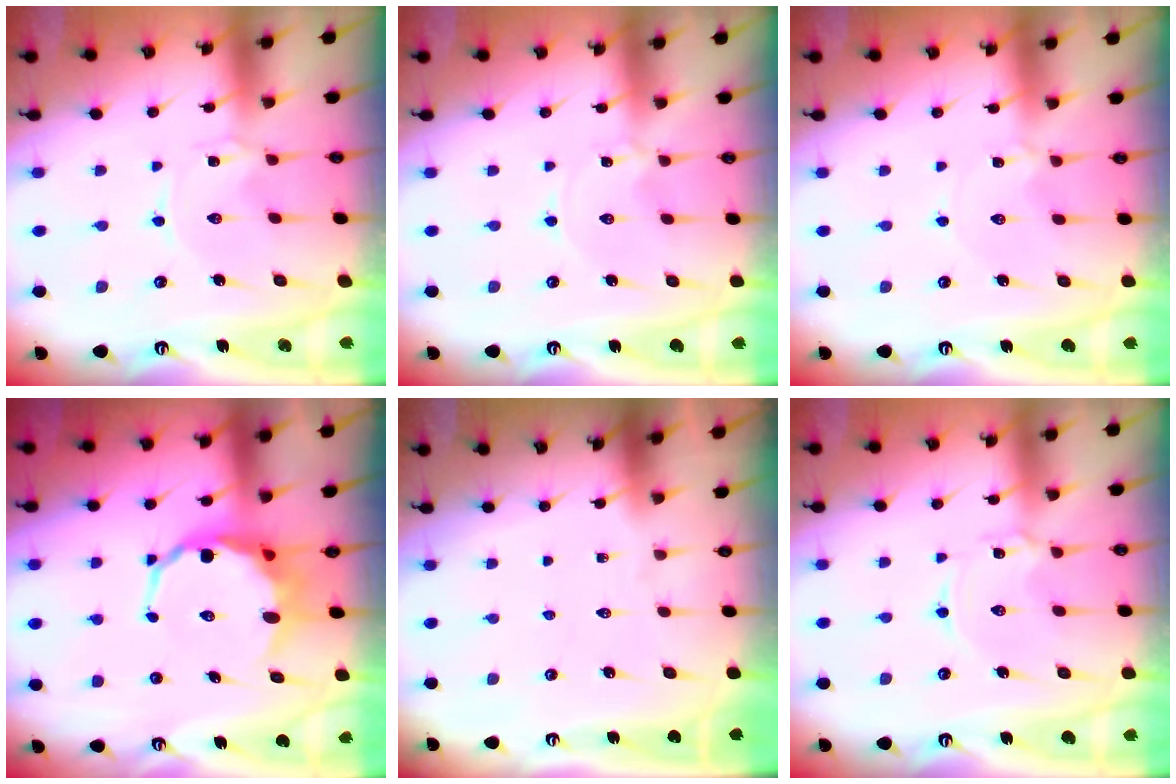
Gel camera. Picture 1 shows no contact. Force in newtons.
{"total": 0.0}
{"total": 0.0}
{"total": 9.1, "press": 8.9, "slide": 2.0}
{"total": 0.0}
{"total": 1.9, "press": 1.9, "slide": 0.2}